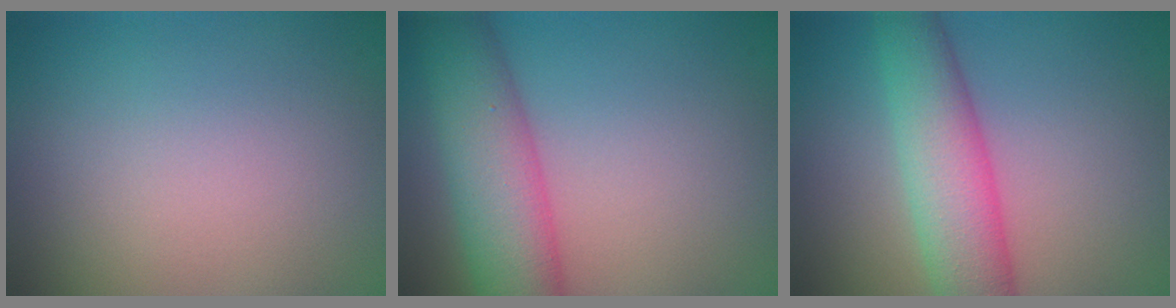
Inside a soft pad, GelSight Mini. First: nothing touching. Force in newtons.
{"total": 7.5, "press": 7.5, "slide": 0.3}
{"total": 6.3, "press": 6.3, "slide": 0.1}